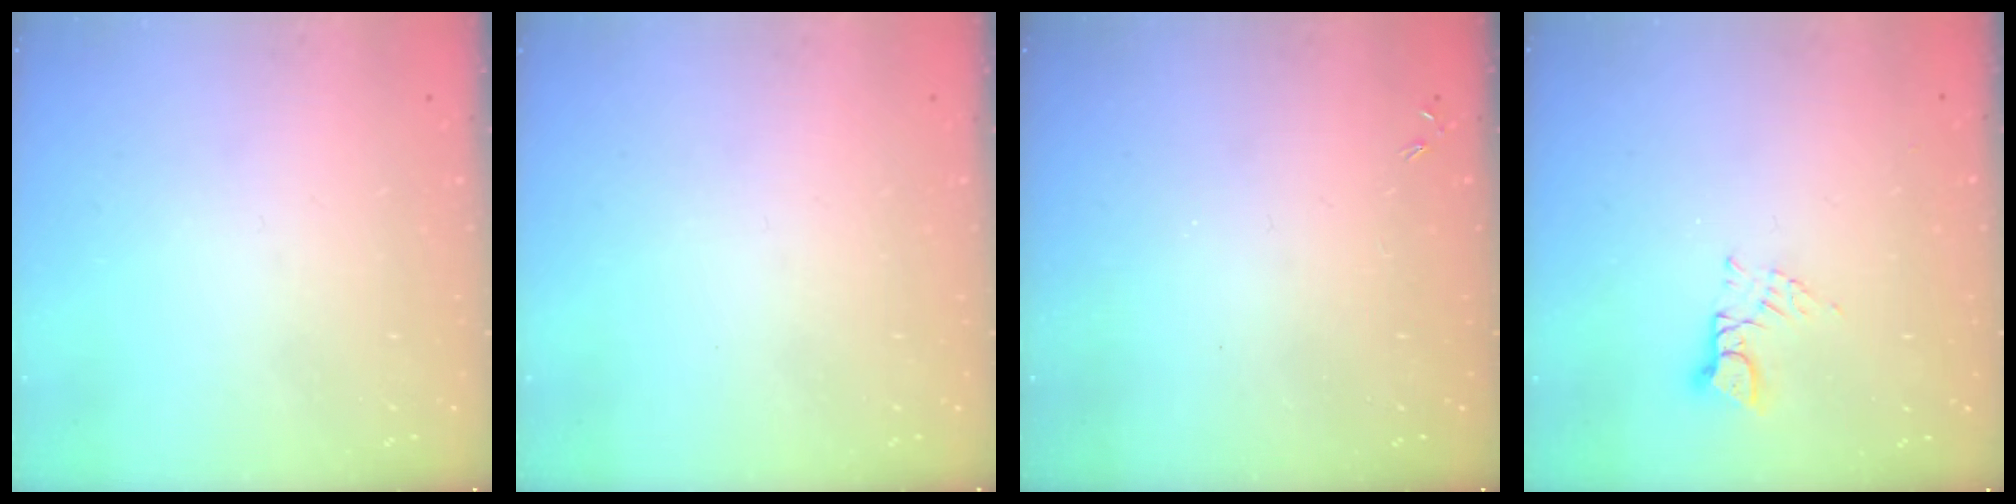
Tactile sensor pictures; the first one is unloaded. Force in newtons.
{"total": 0.0}
{"total": 0.0}
{"total": 3.0, "press": 3.0, "slide": 0.4}